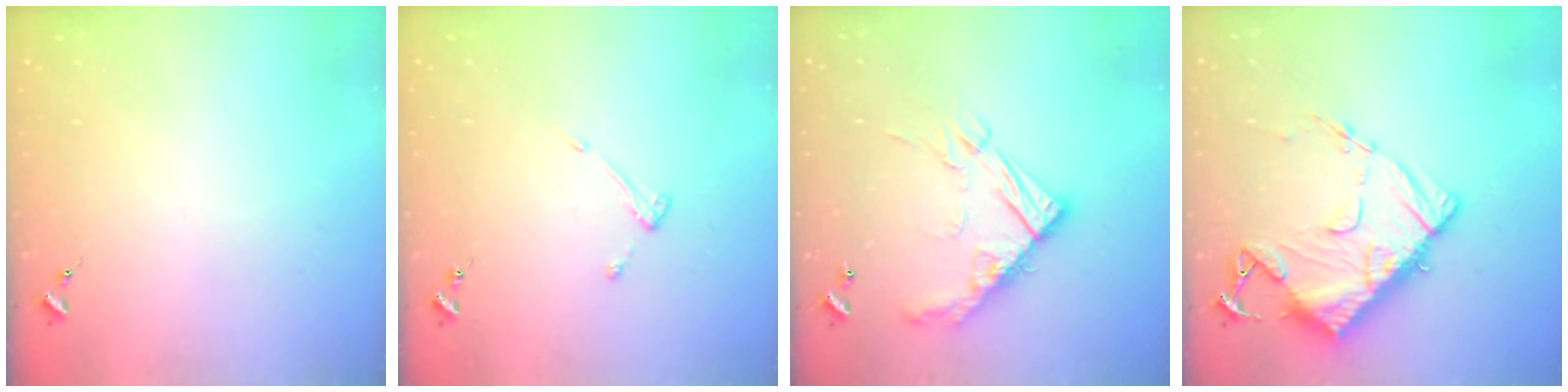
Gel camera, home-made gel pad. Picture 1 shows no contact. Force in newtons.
{"total": 3.0, "press": 3.0, "slide": 0.4}
{"total": 16.5, "press": 16.5, "slide": 1.5}
{"total": 13.3, "press": 13.2, "slide": 1.3}